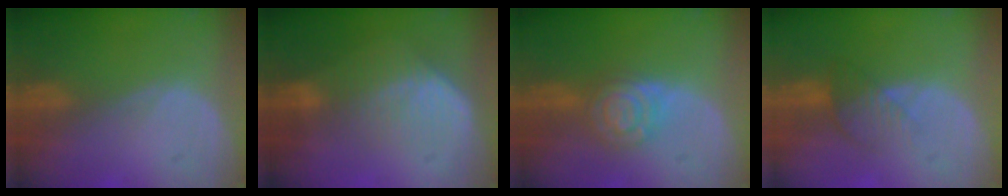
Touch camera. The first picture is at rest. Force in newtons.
{"total": 7.1, "press": 6.2, "slide": 3.5}
{"total": 6.2, "press": 6.2, "slide": 0.4}
{"total": 4.3, "press": 3.7, "slide": 2.1}